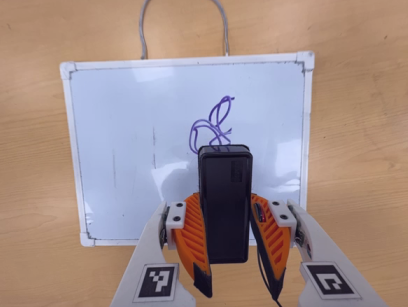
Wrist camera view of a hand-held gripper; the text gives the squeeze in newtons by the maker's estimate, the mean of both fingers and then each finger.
{"total": 6.3, "left": 5.6, "right": 7.0}